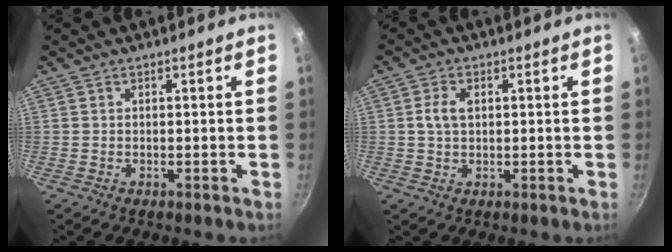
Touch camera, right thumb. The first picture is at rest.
{"total": 3.7, "force": [0.6, 2.4, 2.8], "torque": [-0.059, 0.004, 0.012]}